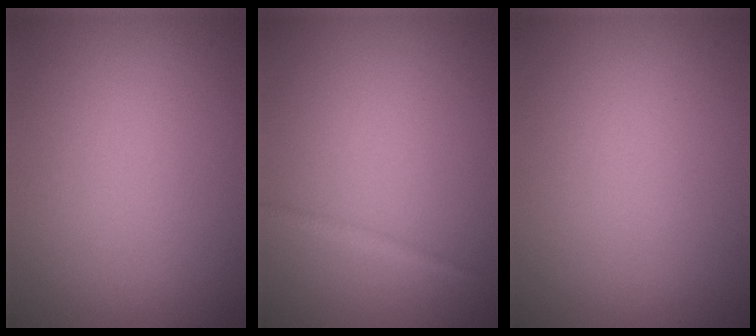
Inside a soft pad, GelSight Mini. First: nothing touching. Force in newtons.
{"total": 0.8, "press": 0.8, "slide": 0.0}
{"total": 0.0}